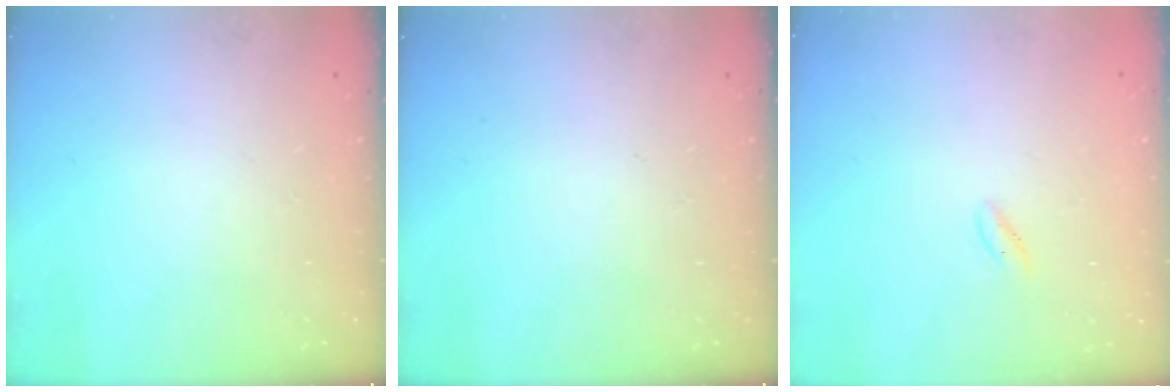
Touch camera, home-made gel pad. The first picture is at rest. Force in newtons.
{"total": 0.0}
{"total": 0.5, "press": 0.0, "slide": 0.5}